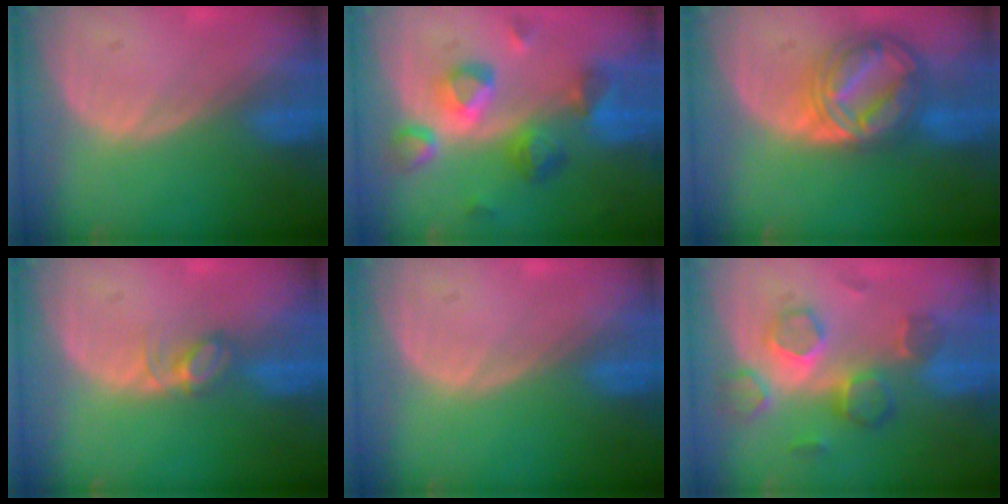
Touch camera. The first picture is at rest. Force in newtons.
{"total": 9.3, "press": 8.2, "slide": 4.4}
{"total": 8.9, "press": 8.9, "slide": 0.8}
{"total": 2.8, "press": 2.8, "slide": 0.4}
{"total": 0.0}
{"total": 7.8, "press": 7.3, "slide": 2.8}